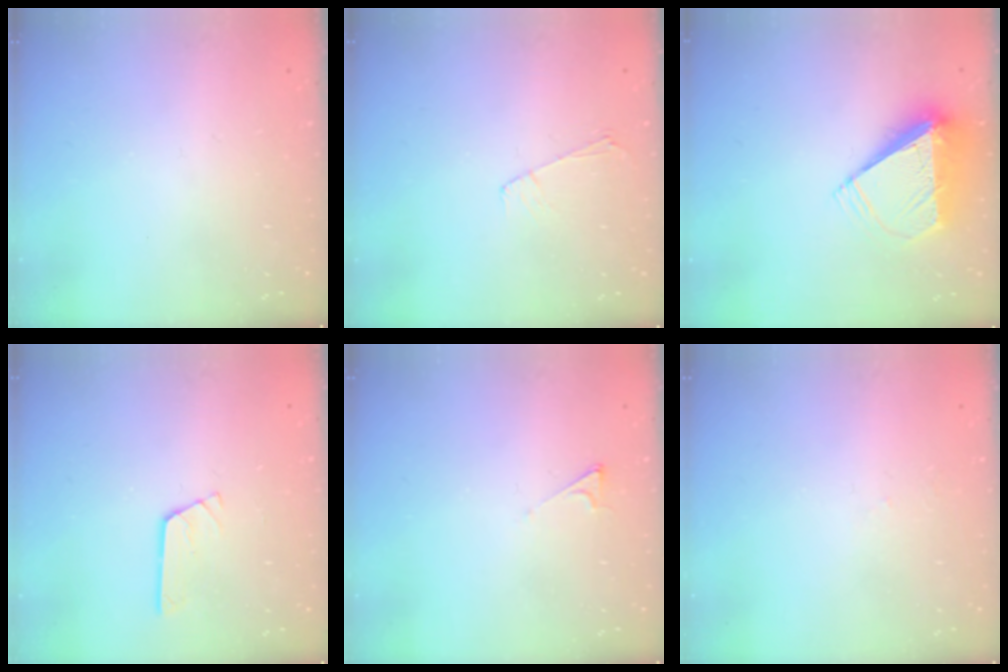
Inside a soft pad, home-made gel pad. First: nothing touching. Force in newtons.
{"total": 4.9, "press": 4.9, "slide": 0.6}
{"total": 9.3, "press": 9.2, "slide": 1.4}
{"total": 2.6, "press": 2.6, "slide": 0.3}
{"total": 2.8, "press": 2.7, "slide": 0.5}
{"total": 2.7, "press": 2.7, "slide": 0.4}